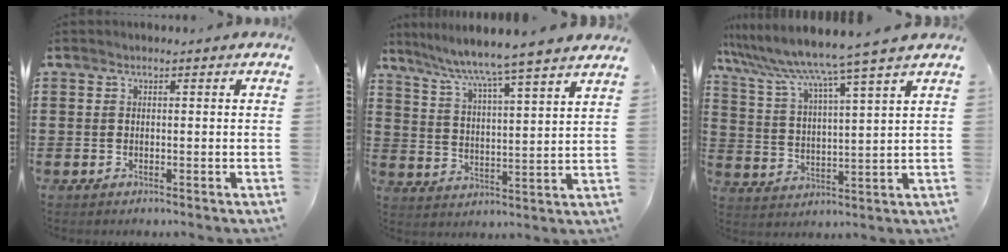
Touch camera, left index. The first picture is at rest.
{"total": 5.9, "force": [5.3, -1.4, 2.4], "torque": [-0.070, -0.043, 0.081]}
{"total": 7.0, "force": [6.2, -1.3, 3.1], "torque": [-0.086, -0.050, 0.098]}